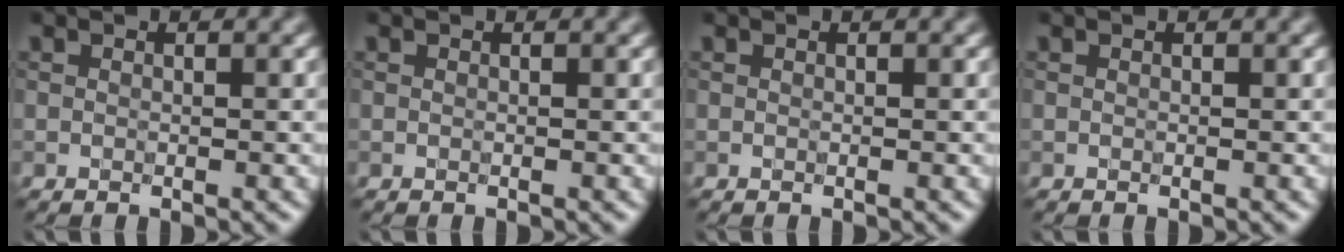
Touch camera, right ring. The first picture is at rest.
{"total": 0.0}
{"total": 0.0}
{"total": 0.0}